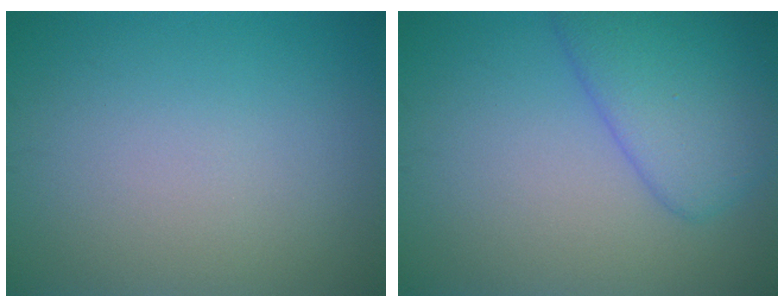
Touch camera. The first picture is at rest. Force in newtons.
{"total": 5.3, "press": 5.3, "slide": 0.1}